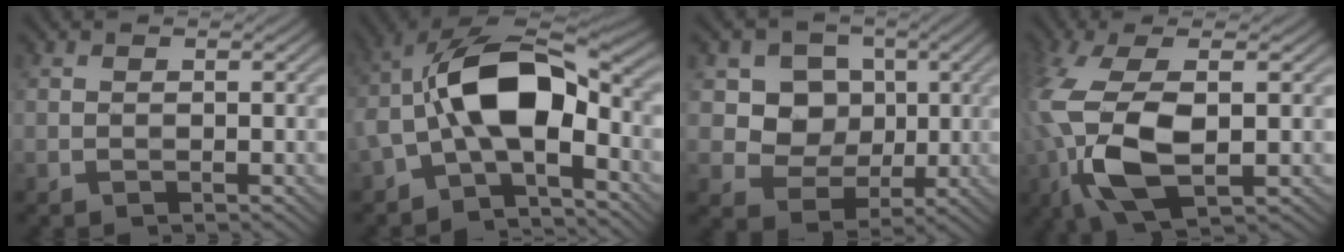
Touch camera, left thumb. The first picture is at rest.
{"total": 13.7, "force": [-1.6, 7.1, 11.6], "torque": [-0.222, 0.015, -0.042]}
{"total": 7.8, "force": [2.0, 7.0, 2.9], "torque": [-0.072, -0.006, 0.048]}
{"total": 12.5, "force": [-2.1, 5.4, 11.1], "torque": [-0.265, -0.006, -0.042]}